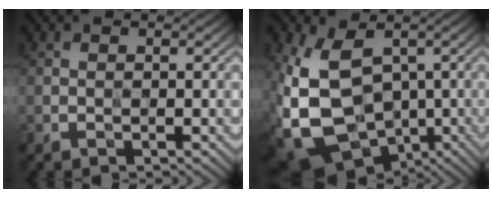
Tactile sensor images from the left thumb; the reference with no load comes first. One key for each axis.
{"total": 16.4, "fx": -1.0, "fy": 11.6, "fz": 11.5, "tx": -0.258, "ty": -0.047, "tz": 0.019}